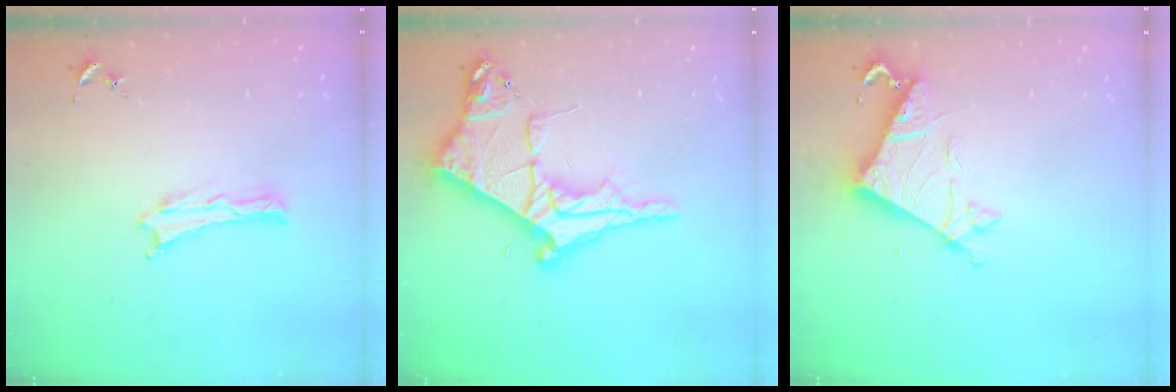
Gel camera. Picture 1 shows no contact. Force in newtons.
{"total": 8.9, "press": 8.8, "slide": 1.0}
{"total": 6.7, "press": 6.7, "slide": 0.6}